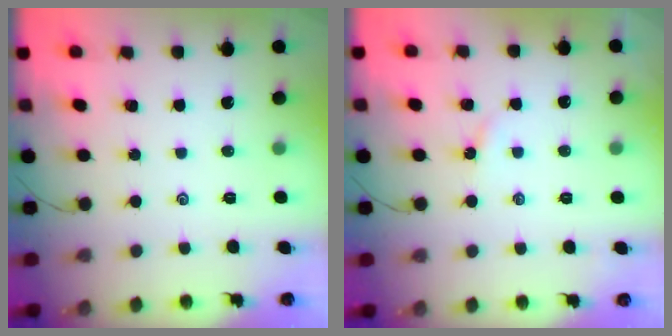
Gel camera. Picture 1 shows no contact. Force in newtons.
{"total": 1.7, "press": 1.6, "slide": 0.3}